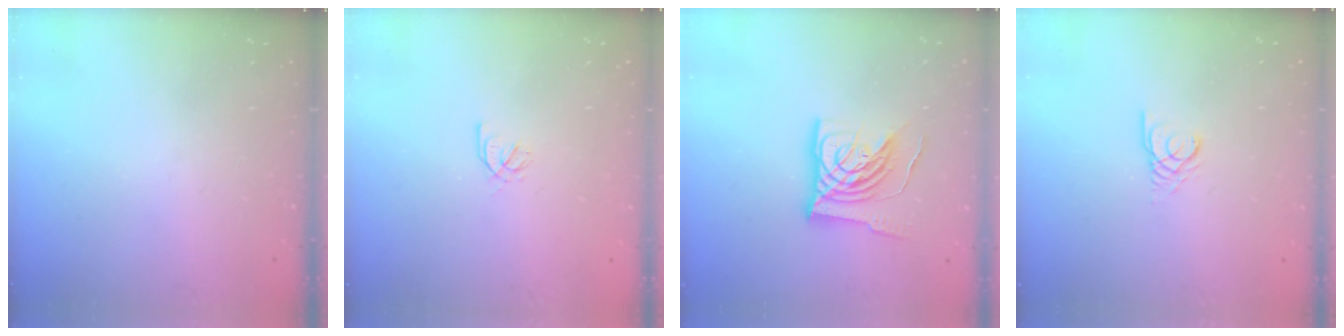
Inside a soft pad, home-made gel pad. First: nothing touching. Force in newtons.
{"total": 1.5, "press": 1.4, "slide": 0.2}
{"total": 13.2, "press": 13.1, "slide": 1.6}
{"total": 2.3, "press": 2.3, "slide": 0.1}